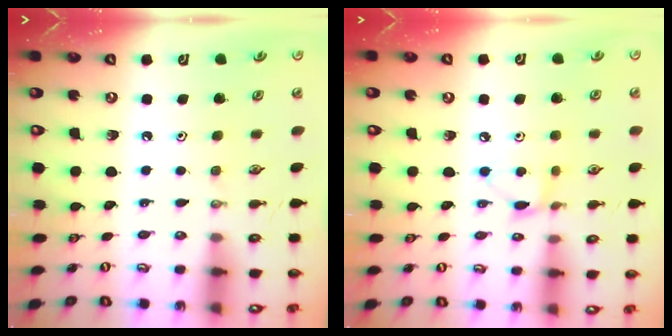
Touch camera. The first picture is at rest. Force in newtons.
{"total": 5.5, "press": 5.4, "slide": 0.8}